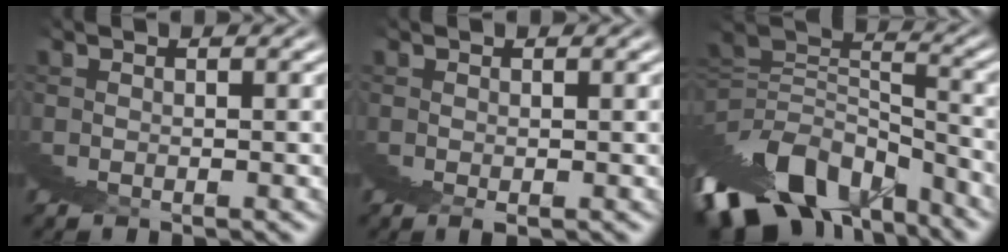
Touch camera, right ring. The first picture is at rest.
{"total": 1.7, "force": [1.0, -1.4, 0.2], "torque": [0.015, 0.020, 0.009]}
{"total": 8.0, "force": [-4.9, 3.2, 5.4], "torque": [-0.058, 0.001, -0.084]}